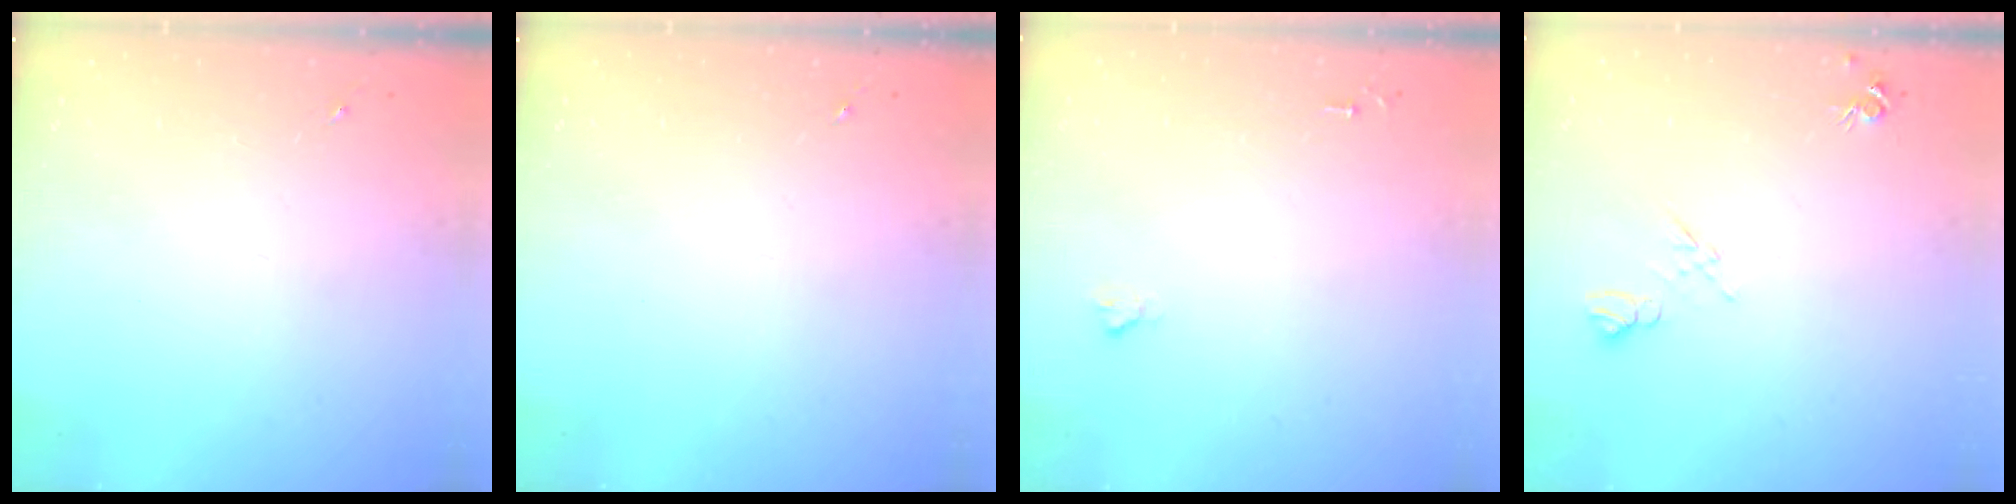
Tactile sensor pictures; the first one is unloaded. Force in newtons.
{"total": 0.0}
{"total": 1.6, "press": 1.6, "slide": 0.2}
{"total": 7.8, "press": 7.8, "slide": 0.9}